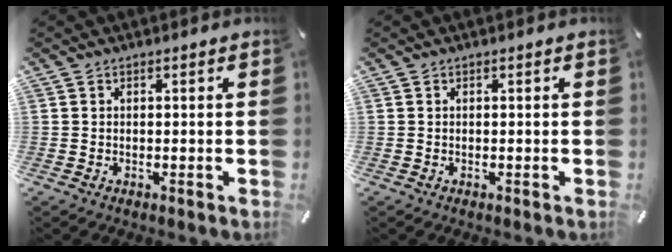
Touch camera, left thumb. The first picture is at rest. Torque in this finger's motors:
{"motor_torque": [0.00, 0.00, -0.01, 0.01, 0.00]}